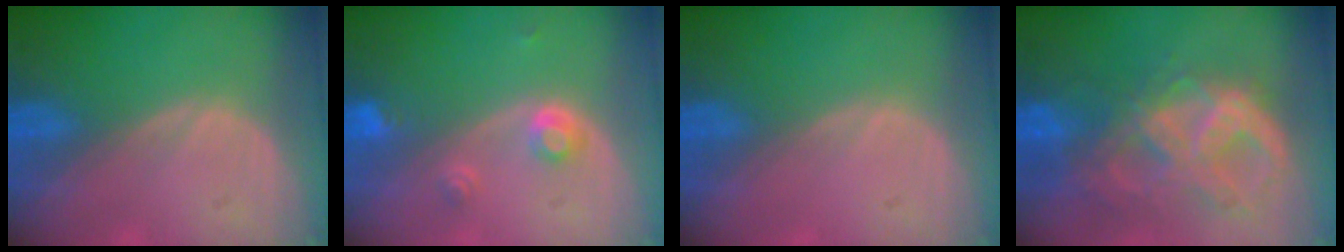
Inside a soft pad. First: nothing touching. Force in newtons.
{"total": 3.0, "press": 2.8, "slide": 1.2}
{"total": 0.0}
{"total": 10.9, "press": 9.2, "slide": 5.7}